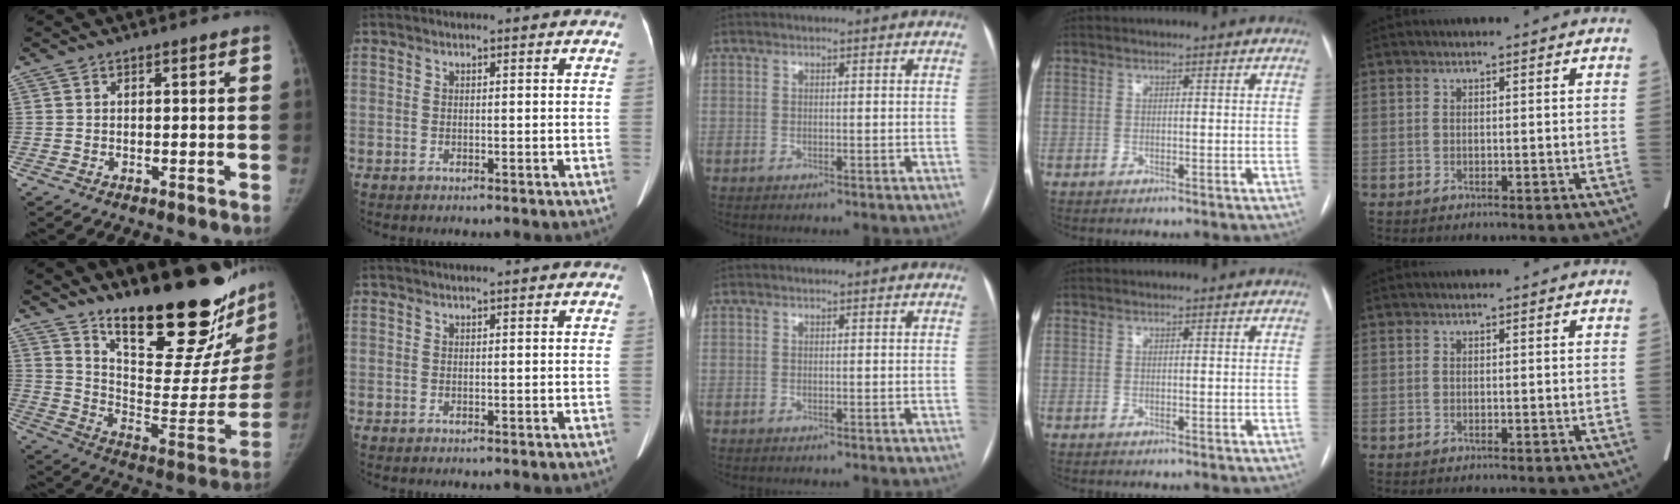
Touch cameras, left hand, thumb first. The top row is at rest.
{"thumb": {"total": 29.5, "force": [22.1, 7.8, 17.8], "torque": [-0.227, -0.140, 0.325]}, "index": {"total": 0.7, "force": [0.6, -0.1, 0.4], "torque": [-0.006, 0.010, 0.014]}}